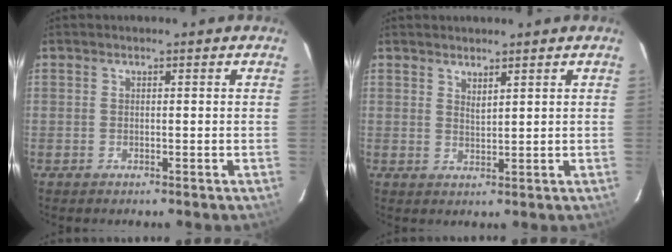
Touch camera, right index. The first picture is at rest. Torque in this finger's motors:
{"motor_torque": [-0.21, 0.00, -0.07, 0.00]}